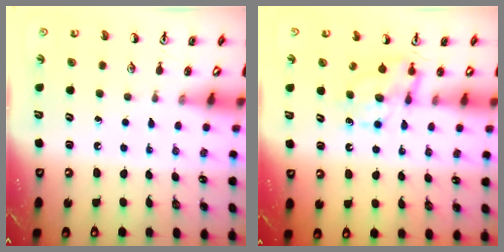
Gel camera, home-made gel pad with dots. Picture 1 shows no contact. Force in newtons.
{"total": 7.1, "press": 7.1, "slide": 0.3}